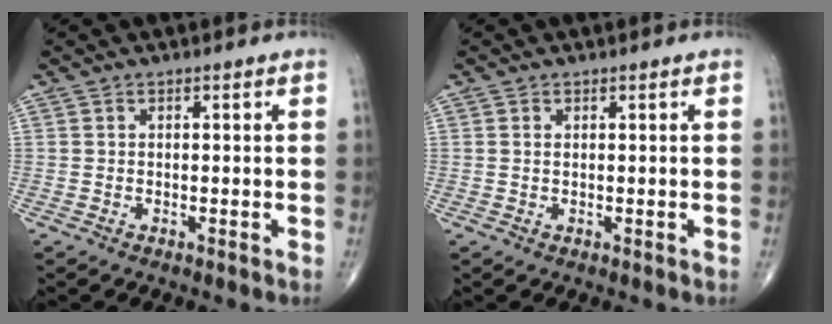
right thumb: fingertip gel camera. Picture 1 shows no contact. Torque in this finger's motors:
{"motor_torque": [-0.08, 0.03, 0.02, 0.11, 0.03]}